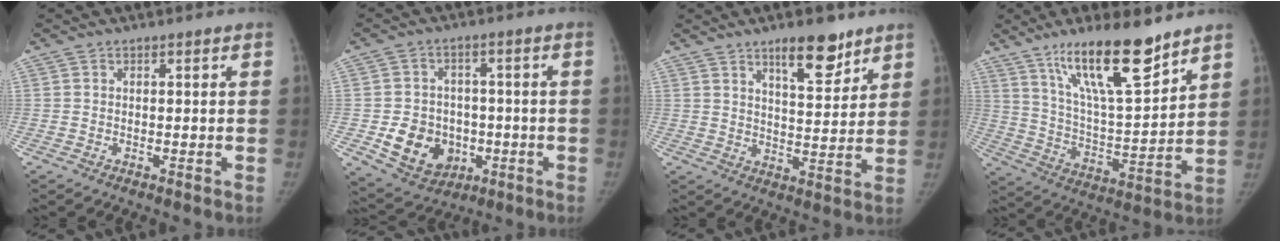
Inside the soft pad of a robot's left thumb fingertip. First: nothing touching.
{"total": 11.5, "force": [-2.8, 9.5, 5.8], "torque": [-0.061, 0.009, -0.031]}
{"total": 9.7, "force": [6.7, 3.3, 6.2], "torque": [-0.071, -0.046, 0.106]}
{"total": 18.2, "force": [12.5, 4.2, 12.5], "torque": [-0.189, -0.073, 0.227]}